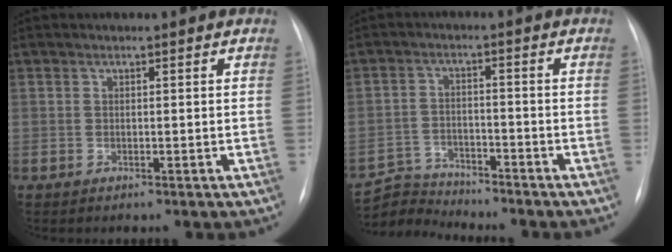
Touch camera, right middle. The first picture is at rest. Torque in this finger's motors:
{"motor_torque": [0.01, -0.03, -0.12, -0.02]}